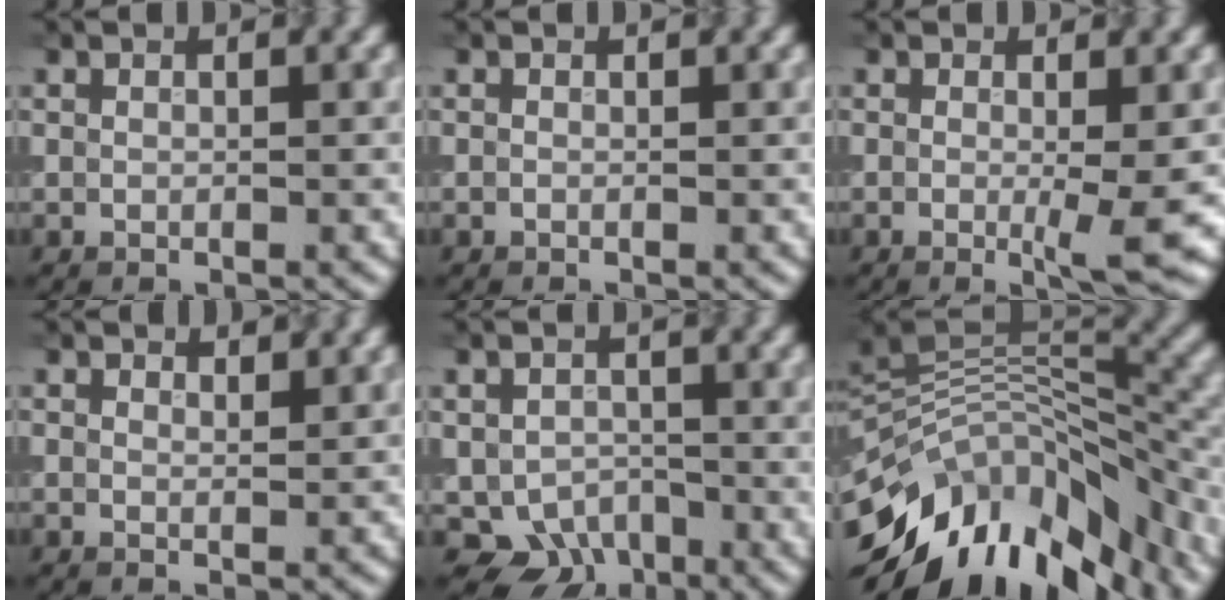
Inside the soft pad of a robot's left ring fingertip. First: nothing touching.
{"total": 0.0}
{"total": 2.7, "force": [-0.2, 0.2, 2.7], "torque": [-0.044, -0.013, -0.005]}
{"total": 1.6, "force": [1.5, 0.5, 0.5], "torque": [-0.008, -0.001, 0.020]}
{"total": 4.0, "force": [-1.6, 3.5, 1.3], "torque": [-0.006, -0.012, -0.023]}
{"total": 13.3, "force": [-7.5, 6.8, 8.6], "torque": [-0.175, 0.020, -0.132]}